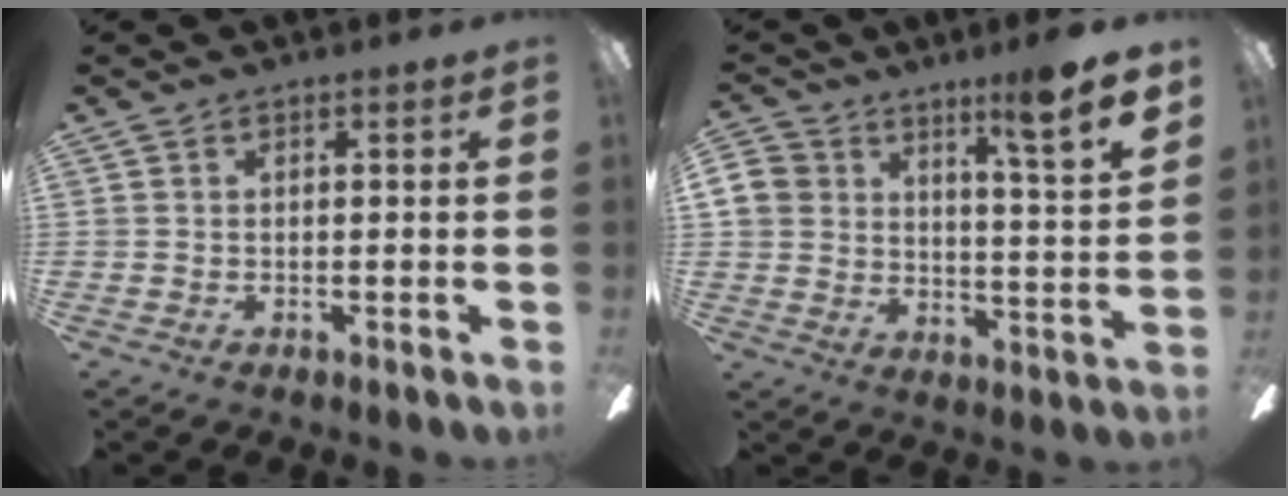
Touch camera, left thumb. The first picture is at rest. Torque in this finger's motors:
{"motor_torque": [2.07, 1.83, 1.37, -1.40, 0.18]}